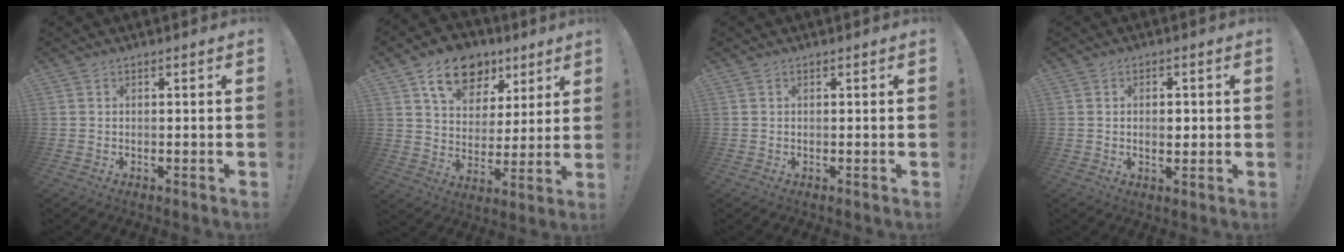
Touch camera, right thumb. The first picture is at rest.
{"total": 15.2, "force": [8.6, 10.3, 7.1], "torque": [-0.103, -0.039, 0.158]}
{"total": 0.0}
{"total": 3.1, "force": [-0.1, 1.9, 2.4], "torque": [-0.025, -0.002, -0.007]}